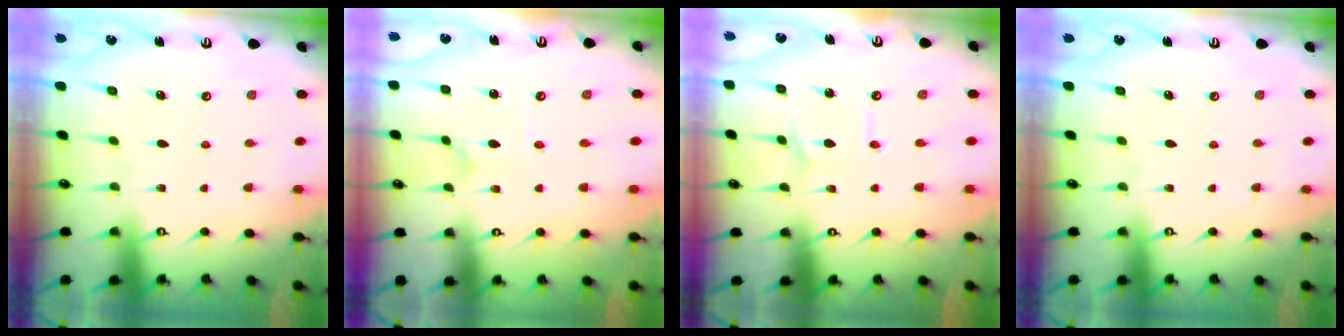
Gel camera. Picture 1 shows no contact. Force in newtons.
{"total": 1.3, "press": 1.3, "slide": 0.1}
{"total": 1.4, "press": 1.3, "slide": 0.1}
{"total": 0.0}